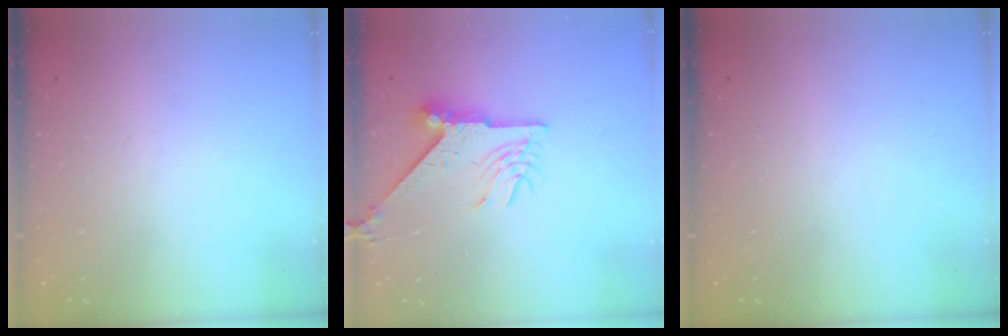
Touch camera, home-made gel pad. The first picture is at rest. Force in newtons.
{"total": 9.9, "press": 9.8, "slide": 1.1}
{"total": 0.0}